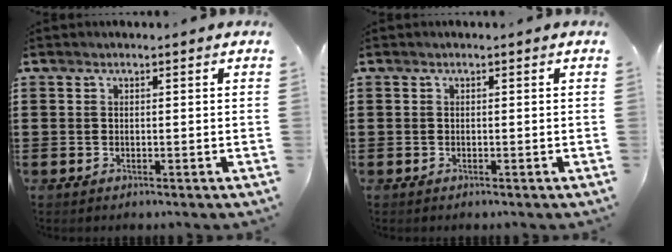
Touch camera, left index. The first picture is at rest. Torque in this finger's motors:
{"motor_torque": [0.00, 0.00, 0.01, 0.00]}